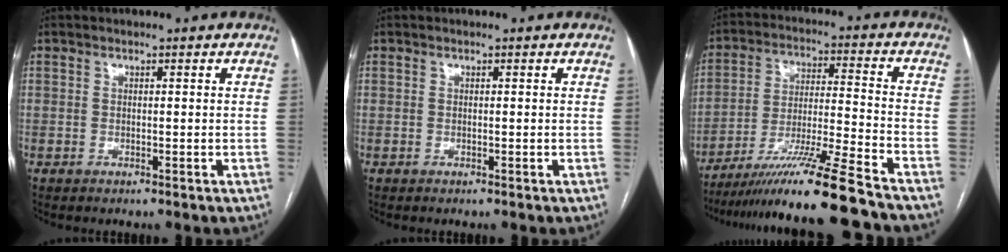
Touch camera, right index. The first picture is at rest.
{"total": 0.0}
{"total": 16.2, "force": [-13.4, -2.2, 8.8], "torque": [-0.158, -0.022, -0.230]}